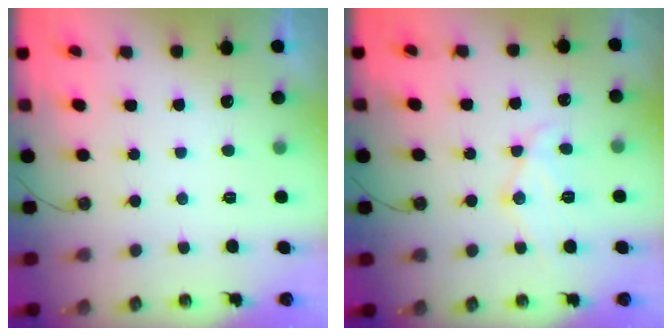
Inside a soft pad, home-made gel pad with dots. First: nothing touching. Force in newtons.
{"total": 11.8, "press": 11.8, "slide": 1.0}